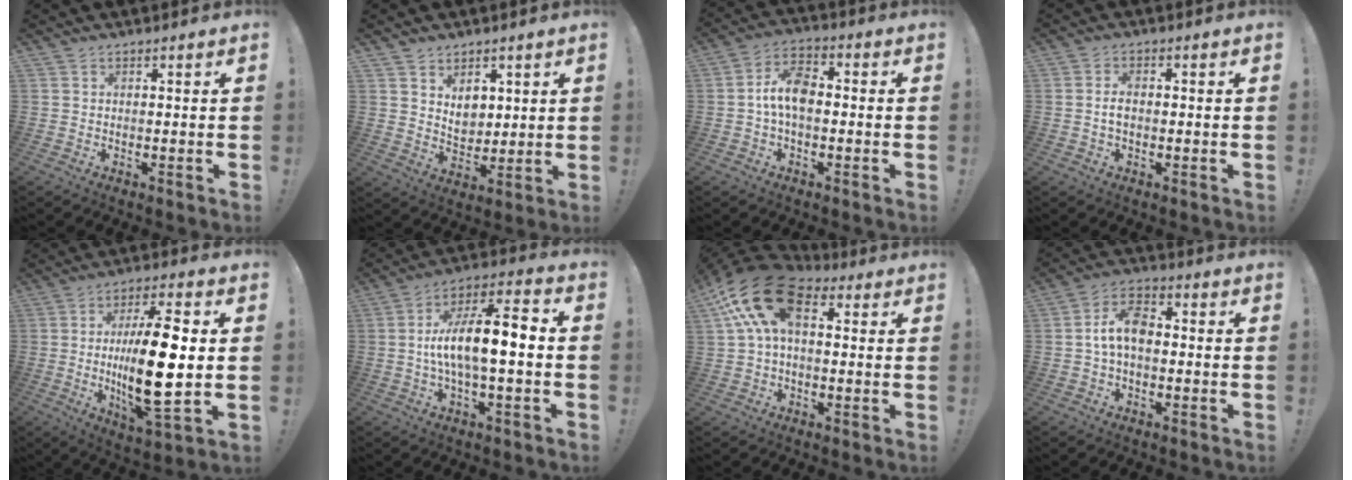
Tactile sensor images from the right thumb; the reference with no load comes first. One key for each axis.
{"total": 7.3, "fx": 3.7, "fy": 5.7, "fz": 2.9, "tx": -0.038, "ty": -0.024, "tz": 0.071}
{"total": 9.7, "fx": -0.7, "fy": 5.4, "fz": 7.9, "tx": -0.148, "ty": 0.012, "tz": -0.012}
{"total": 3.0, "fx": -0.2, "fy": 1.7, "fz": 2.5, "tx": -0.039, "ty": 0.006, "tz": -0.005}
{"total": 19.6, "fx": 0.1, "fy": 5.3, "fz": 18.8, "tx": -0.346, "ty": -0.009, "tz": -0.007}
{"total": 14.0, "fx": -1.2, "fy": 3.6, "fz": 13.5, "tx": -0.229, "ty": 0.005, "tz": -0.026}
{"total": 18.3, "fx": 6.5, "fy": 10.4, "fz": 13.7, "tx": -0.271, "ty": -0.010, "tz": 0.114}
{"total": 9.3, "fx": -0.4, "fy": 5.3, "fz": 7.6, "tx": -0.136, "ty": 0.005, "tz": -0.008}